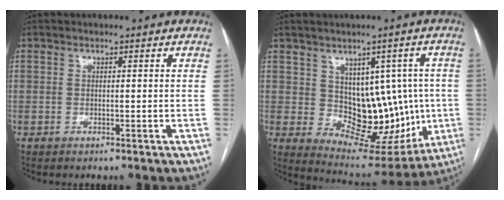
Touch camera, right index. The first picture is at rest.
{"total": 12.4, "force": [0.4, 8.3, 9.2], "torque": [-0.098, 0.024, 0.034]}